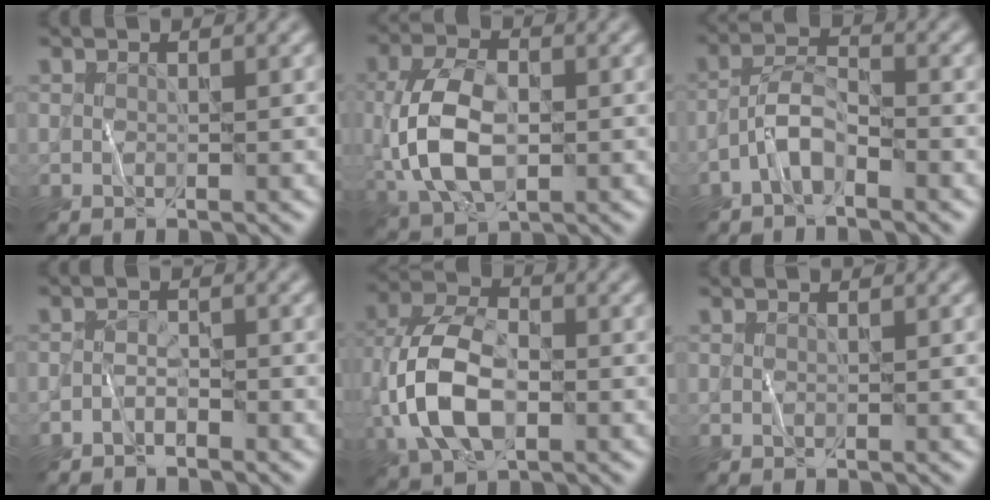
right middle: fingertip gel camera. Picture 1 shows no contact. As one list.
[{"total": 7.1, "force": [-0.4, 4.2, 5.7], "torque": [-0.129, -0.001, -0.010]}, {"total": 2.8, "force": [-1.9, 1.0, 1.9], "torque": [-0.034, 0.013, -0.046]}, {"total": 1.4, "force": [-1.2, 0.4, 0.4], "torque": [-0.008, 0.007, -0.027]}, {"total": 8.5, "force": [-1.8, 5.0, 6.6], "torque": [-0.154, 0.004, -0.046]}, {"total": 0.0}]